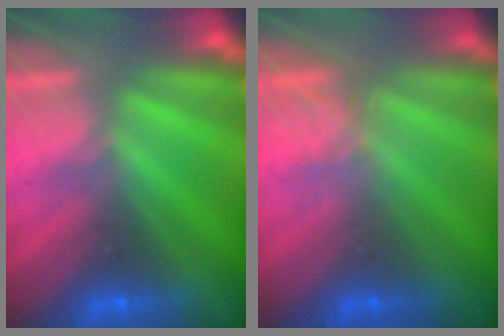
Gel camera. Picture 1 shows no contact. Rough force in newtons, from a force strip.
{"total": 1.8}